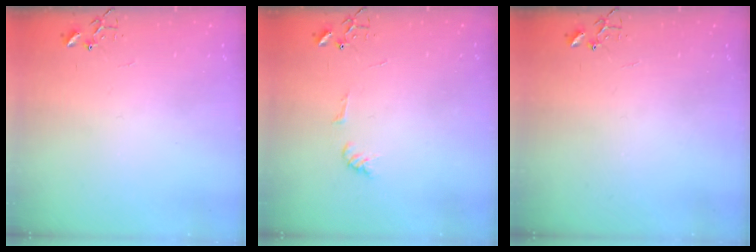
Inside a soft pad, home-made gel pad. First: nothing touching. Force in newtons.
{"total": 5.9, "press": 5.9, "slide": 0.6}
{"total": 0.0}